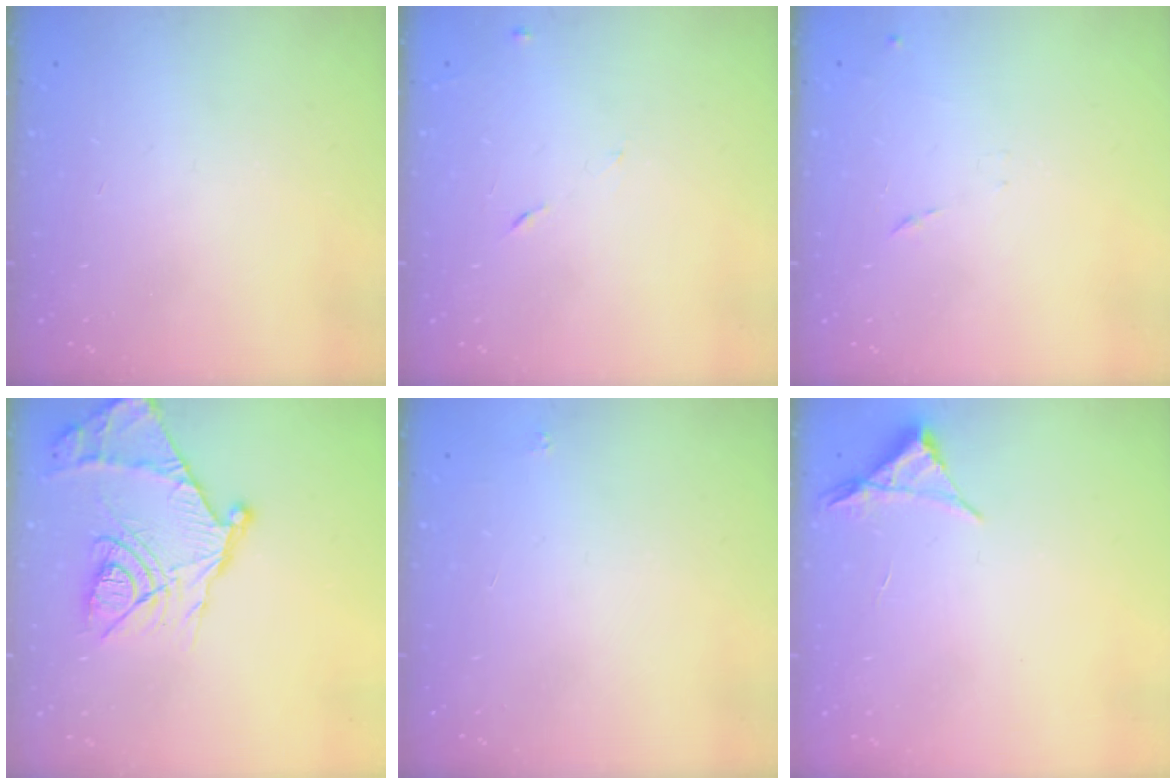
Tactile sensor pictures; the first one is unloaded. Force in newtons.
{"total": 6.7, "press": 6.7, "slide": 0.8}
{"total": 6.6, "press": 6.6, "slide": 0.4}
{"total": 18.9, "press": 18.8, "slide": 1.6}
{"total": 1.8, "press": 1.7, "slide": 0.1}
{"total": 3.5, "press": 3.5, "slide": 0.6}